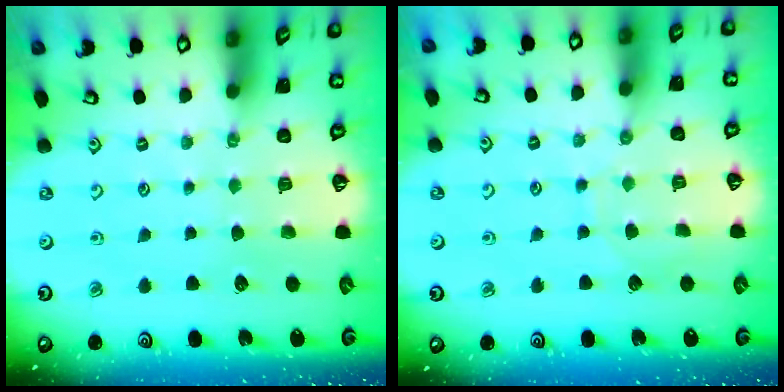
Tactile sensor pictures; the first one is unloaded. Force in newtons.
{"total": 5.3, "press": 5.2, "slide": 0.6}